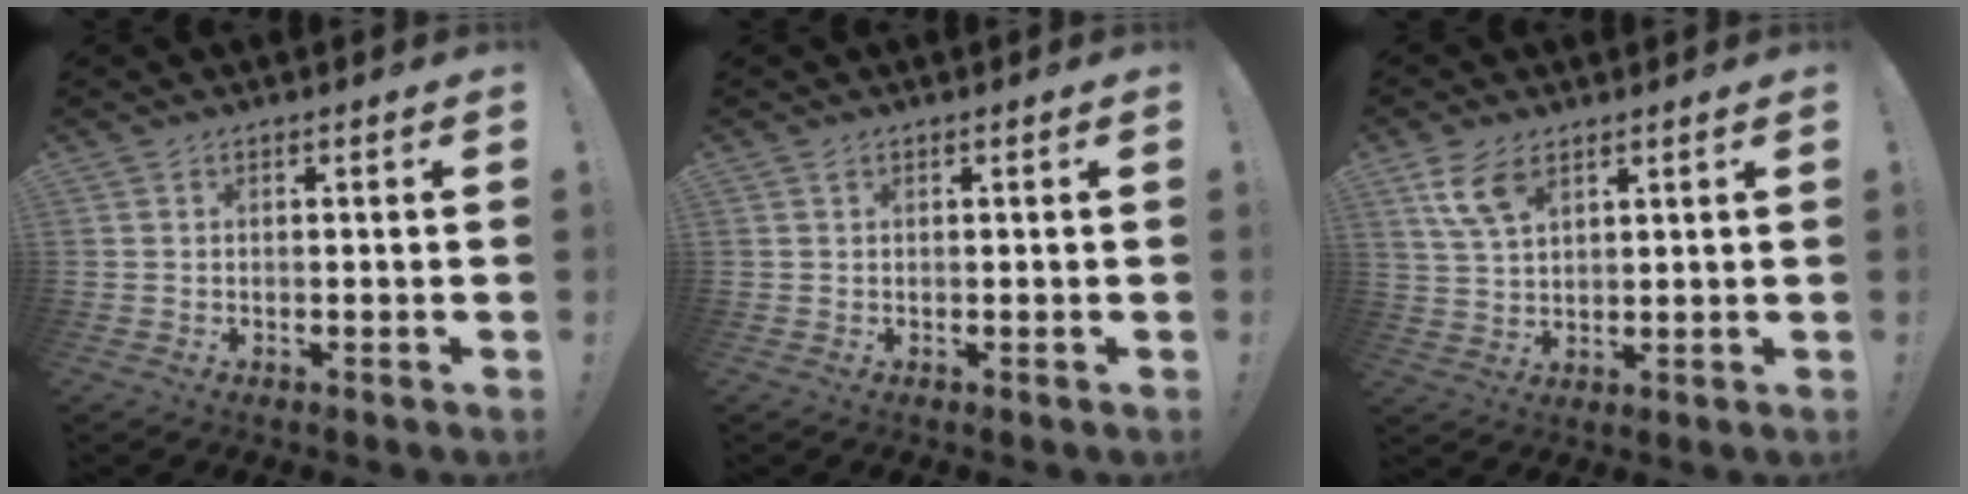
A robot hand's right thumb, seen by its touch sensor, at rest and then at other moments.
{"total": 0.6, "force": [0.4, 0.3, 0.3], "torque": [-0.004, 0.000, 0.006]}
{"total": 8.3, "force": [4.8, 4.1, 5.4], "torque": [-0.097, -0.014, 0.093]}